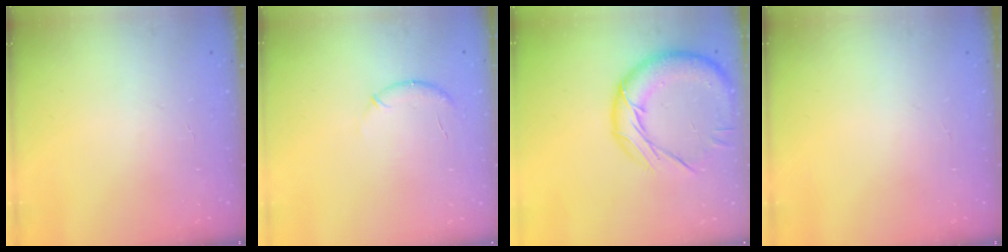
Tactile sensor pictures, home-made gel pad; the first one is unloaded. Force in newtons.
{"total": 6.4, "press": 6.3, "slide": 1.0}
{"total": 17.7, "press": 17.6, "slide": 1.3}
{"total": 0.0}